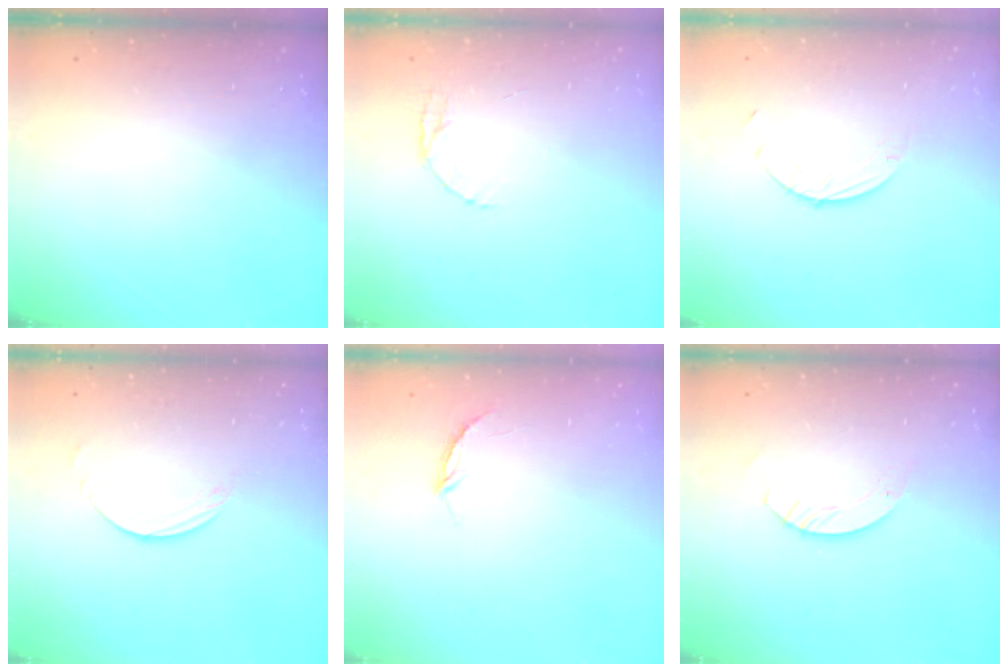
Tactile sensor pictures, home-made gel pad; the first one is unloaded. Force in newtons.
{"total": 4.1, "press": 4.1, "slide": 0.5}
{"total": 2.5, "press": 2.5, "slide": 0.2}
{"total": 2.0, "press": 1.9, "slide": 0.3}
{"total": 3.3, "press": 3.3, "slide": 0.3}
{"total": 3.7, "press": 3.7, "slide": 0.3}